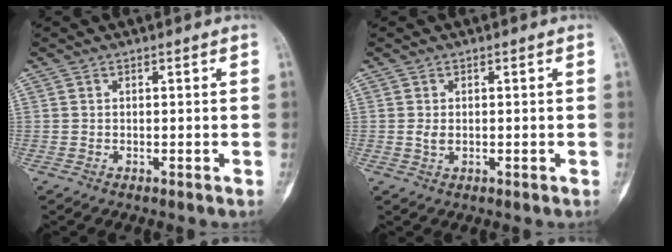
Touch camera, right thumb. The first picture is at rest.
{"total": 1.5, "force": [0.0, 1.0, 1.1], "torque": [-0.020, 0.000, 0.001]}